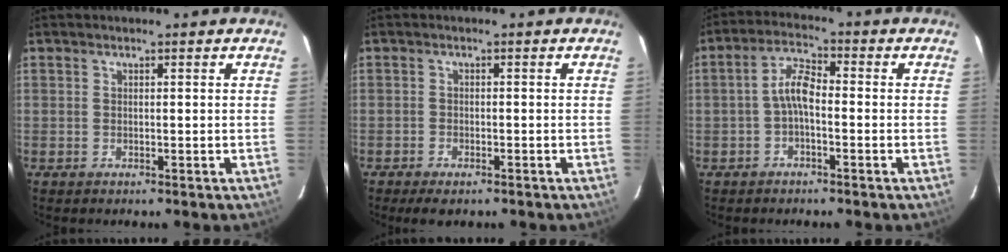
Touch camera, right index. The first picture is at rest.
{"total": 3.7, "force": [-2.9, 1.4, 1.8], "torque": [-0.049, -0.012, -0.049]}
{"total": 4.6, "force": [-1.4, 1.7, 4.0], "torque": [-0.084, 0.017, -0.031]}